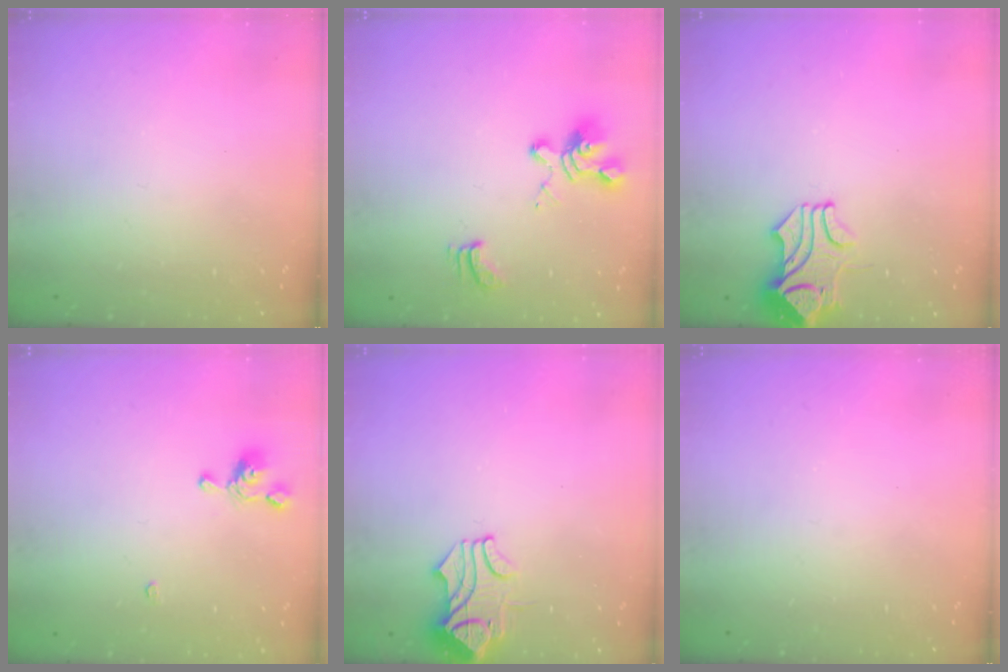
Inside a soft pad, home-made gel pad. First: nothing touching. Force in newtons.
{"total": 8.3, "press": 8.1, "slide": 1.4}
{"total": 1.1, "press": 0.5, "slide": 0.9}
{"total": 3.2, "press": 3.2, "slide": 0.2}
{"total": 1.4, "press": 0.9, "slide": 1.1}
{"total": 0.0}